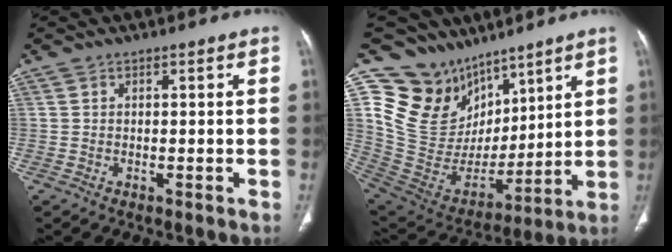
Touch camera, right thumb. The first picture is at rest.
{"total": 18.9, "force": [12.2, 13.2, 5.6], "torque": [-0.058, -0.052, 0.249]}